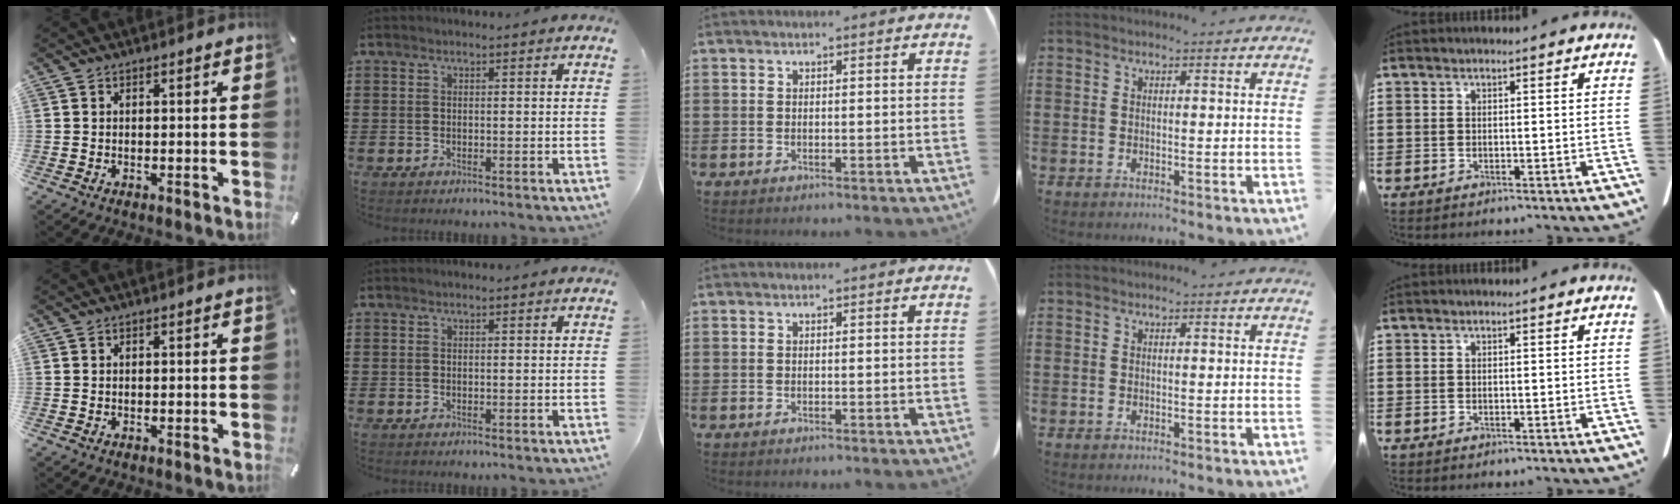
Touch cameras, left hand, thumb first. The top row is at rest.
{}